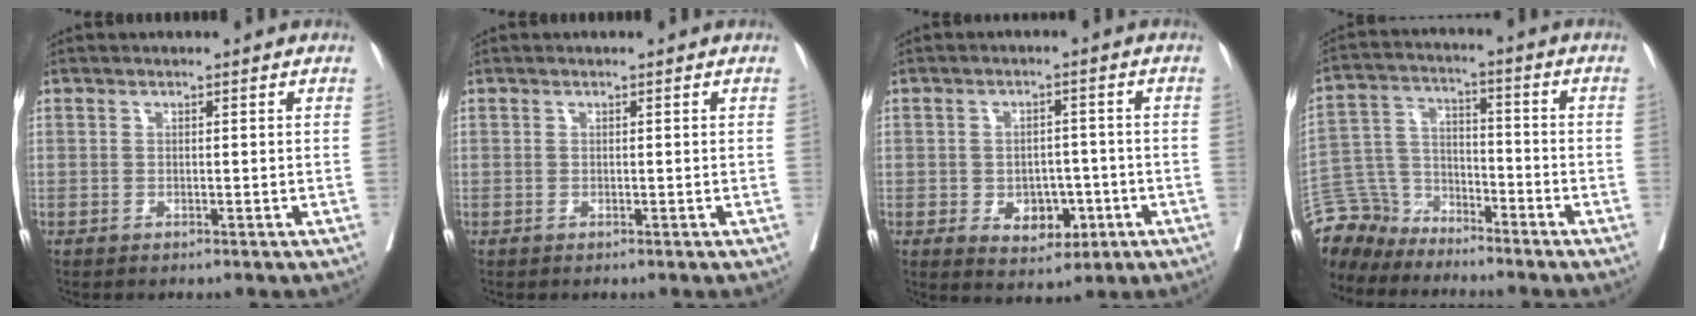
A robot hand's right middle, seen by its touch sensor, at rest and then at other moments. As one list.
[{"total": 0.0}, {"total": 5.9, "force": [-1.8, 3.9, 4.0], "torque": [-0.046, 0.003, -0.017]}, {"total": 8.6, "force": [-8.0, 3.0, -0.5], "torque": [0.004, 0.018, -0.165]}]